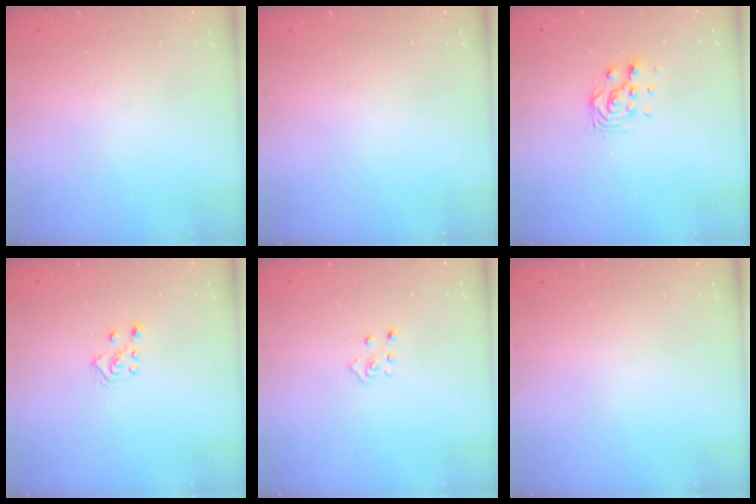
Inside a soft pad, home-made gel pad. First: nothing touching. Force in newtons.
{"total": 0.0}
{"total": 6.1, "press": 6.1, "slide": 0.8}
{"total": 5.4, "press": 5.3, "slide": 0.6}
{"total": 3.3, "press": 3.3, "slide": 0.3}
{"total": 0.0}